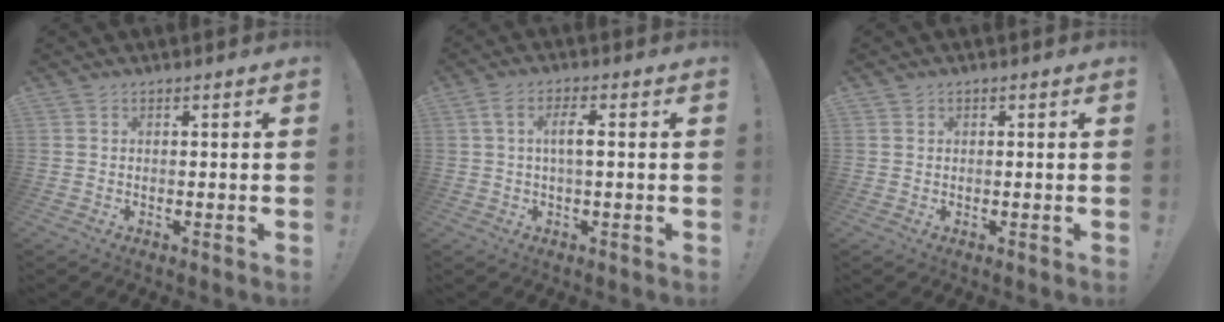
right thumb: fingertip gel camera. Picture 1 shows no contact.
{"total": 5.0, "force": [0.5, 1.3, 4.9], "torque": [-0.091, 0.007, 0.004]}
{"total": 0.9, "force": [0.6, 0.6, 0.0], "torque": [0.004, -0.002, 0.012]}